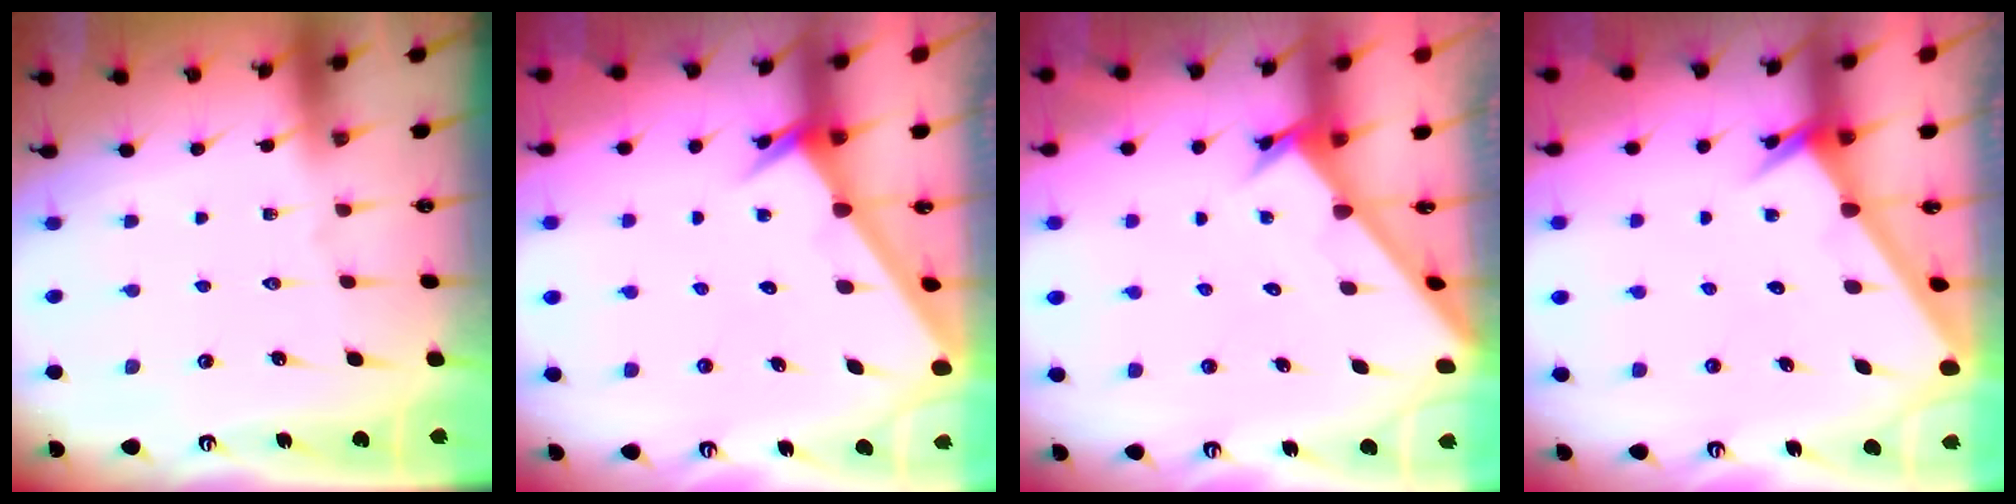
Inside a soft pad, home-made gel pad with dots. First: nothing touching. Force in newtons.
{"total": 2.6, "press": 2.6, "slide": 0.1}
{"total": 2.2, "press": 2.2, "slide": 0.1}
{"total": 2.6, "press": 2.6, "slide": 0.1}